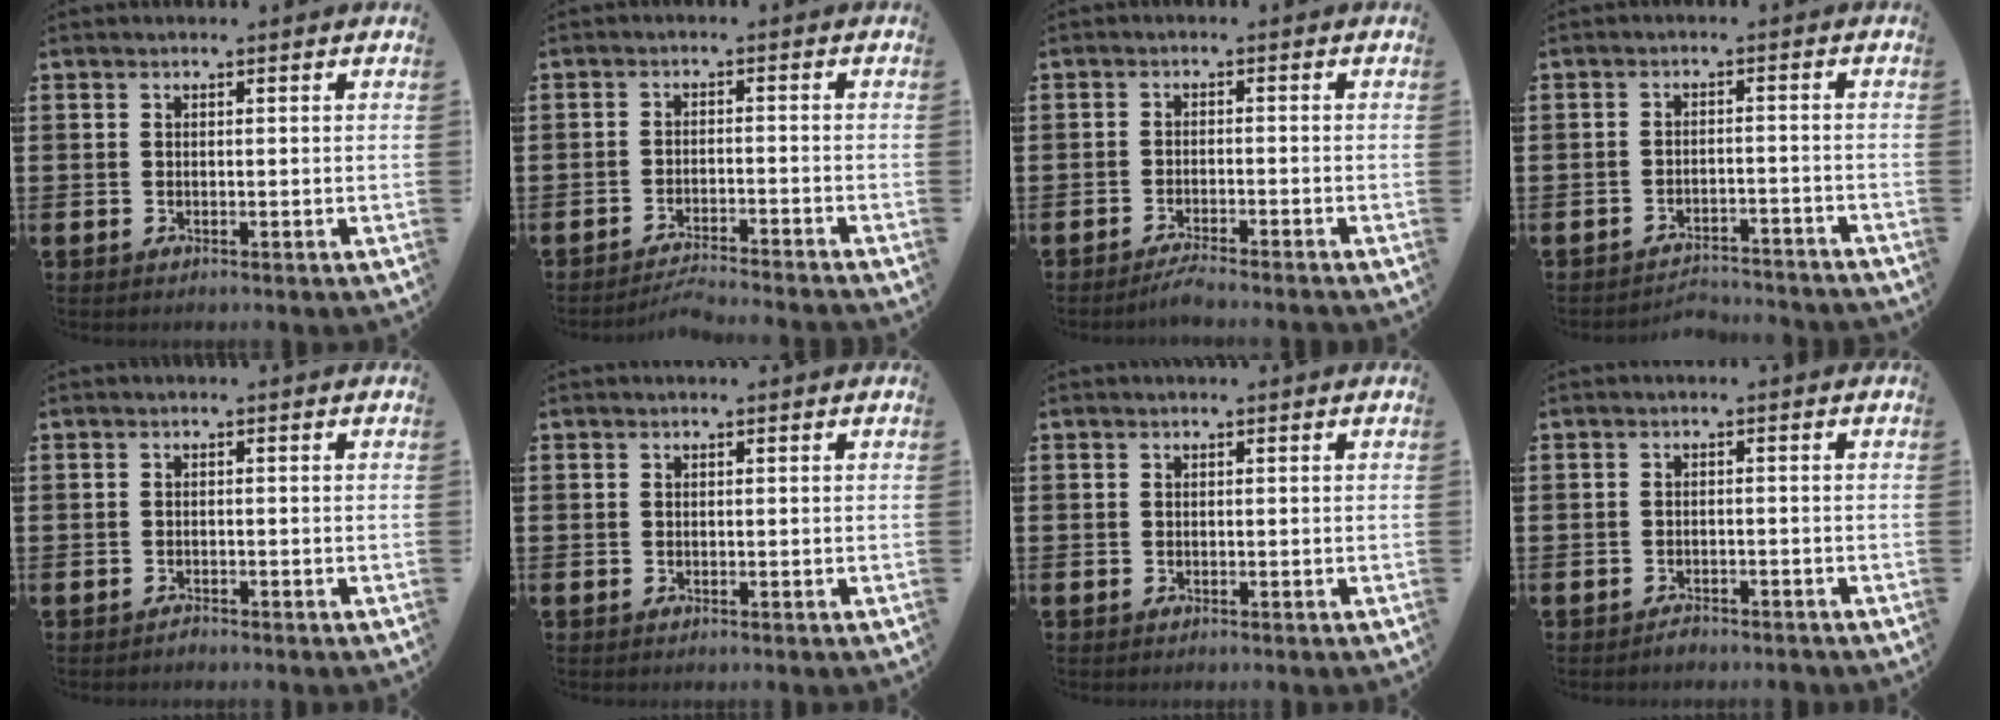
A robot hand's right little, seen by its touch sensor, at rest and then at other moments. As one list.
[{"total": 2.7, "force": [-2.6, -0.3, 0.5], "torque": [-0.010, 0.002, -0.055]}, {"total": 2.1, "force": [-1.8, -0.1, 0.9], "torque": [-0.015, 0.005, -0.036]}, {"total": 2.8, "force": [-2.8, 0.0, -0.1], "torque": [-0.005, 0.004, -0.060]}, {"total": 0.6, "force": [-0.6, 0.1, 0.1], "torque": [-0.004, -0.002, -0.011]}, {"total": 0.0}, {"total": 0.0}, {"total": 1.1, "force": [-1.1, 0.3, 0.1], "torque": [-0.006, 0.000, -0.022]}]